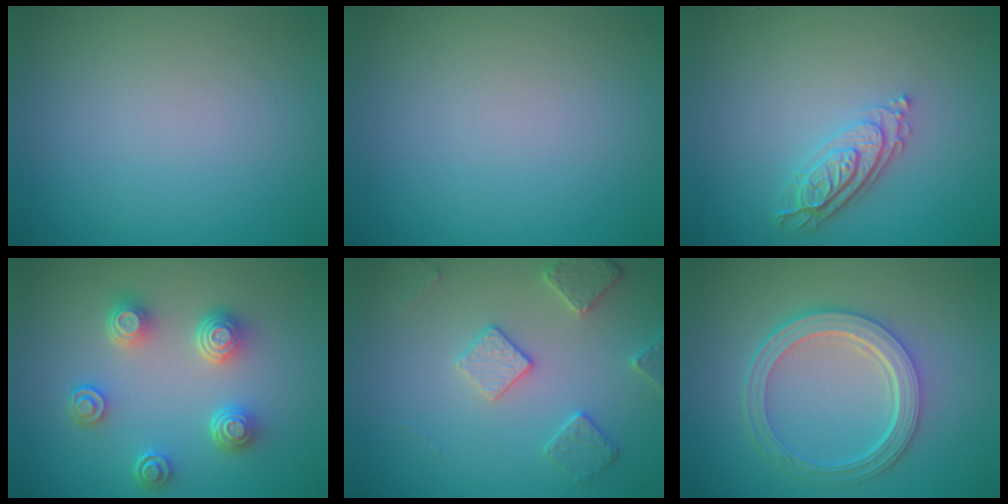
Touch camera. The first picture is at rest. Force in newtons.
{"total": 0.0}
{"total": 3.0, "press": 2.6, "slide": 1.5}
{"total": 4.2, "press": 3.4, "slide": 2.5}
{"total": 3.1, "press": 3.1, "slide": 0.4}
{"total": 5.4, "press": 4.0, "slide": 3.6}